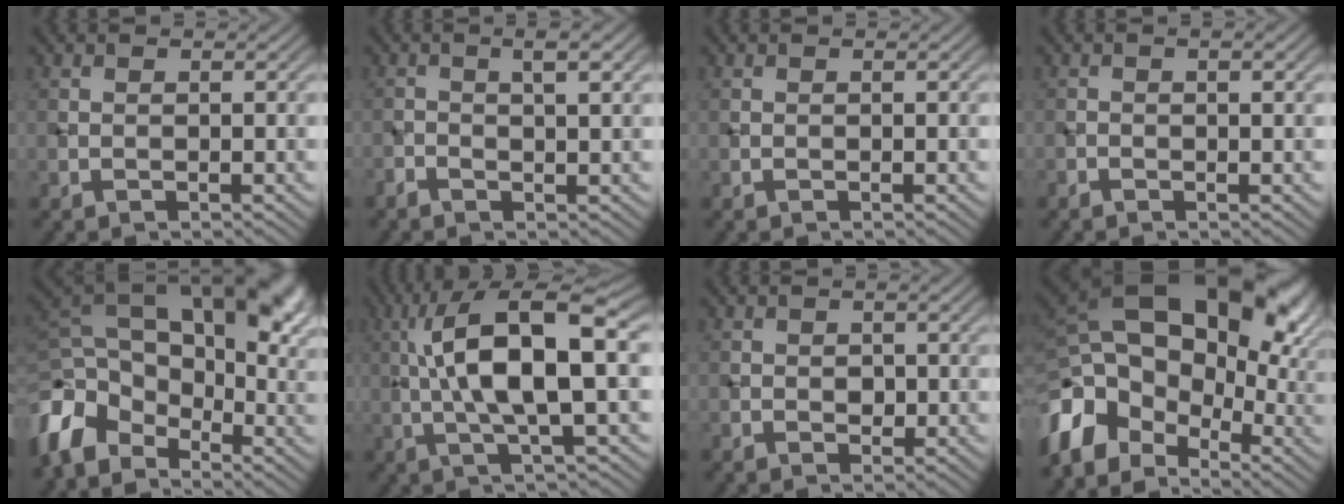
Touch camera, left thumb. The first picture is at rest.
{"total": 2.8, "force": [0.4, 0.6, 2.7], "torque": [-0.048, 0.003, 0.004]}
{"total": 0.0}
{"total": 1.6, "force": [0.0, 0.3, 1.6], "torque": [-0.027, 0.002, -0.003]}
{"total": 16.3, "force": [-1.5, 10.2, 12.6], "torque": [-0.271, 0.014, -0.034]}
{"total": 12.5, "force": [1.3, 3.5, 11.9], "torque": [-0.225, 0.016, 0.019]}
{"total": 1.3, "force": [-0.2, 1.0, 0.9], "torque": [-0.013, -0.004, -0.005]}
{"total": 20.1, "force": [0.0, 13.6, 14.8], "torque": [-0.267, 0.007, 0.000]}